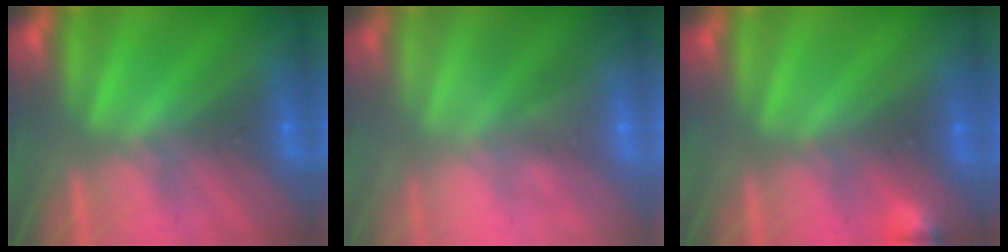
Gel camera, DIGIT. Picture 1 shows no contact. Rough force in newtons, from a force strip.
{"total": 2.3}
{"total": 2.9}